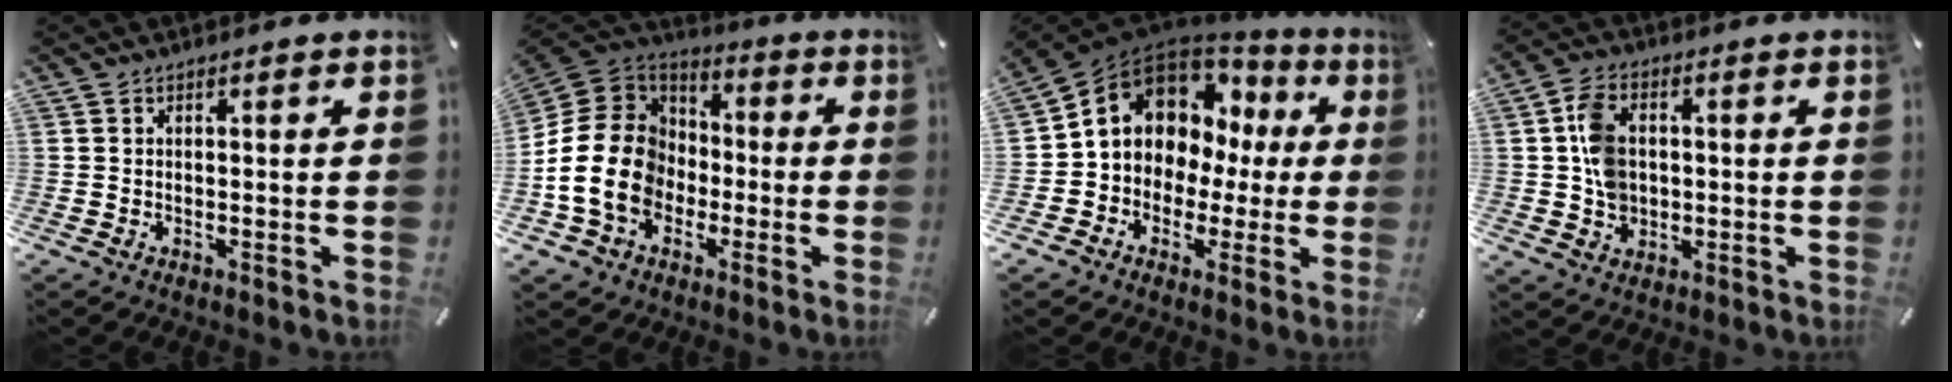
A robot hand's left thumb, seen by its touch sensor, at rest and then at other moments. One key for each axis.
{"total": 17.3, "fx": -5.0, "fy": 14.5, "fz": 7.9, "tx": -0.177, "ty": 0.036, "tz": -0.092}
{"total": 9.6, "fx": 3.5, "fy": 8.4, "fz": 3.0, "tx": -0.081, "ty": -0.033, "tz": 0.069}
{"total": 7.7, "fx": 0.5, "fy": 6.1, "fz": 4.8, "tx": -0.092, "ty": 0.005, "tz": 0.009}